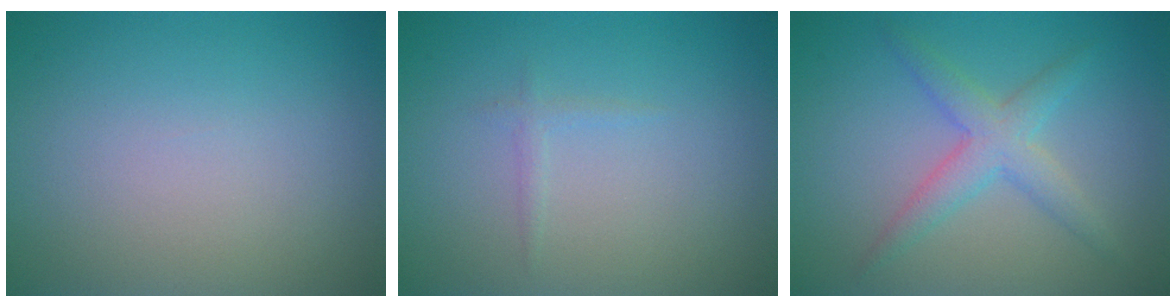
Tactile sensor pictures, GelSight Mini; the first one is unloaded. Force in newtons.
{"total": 0.7, "press": 0.7, "slide": 0.1}
{"total": 2.3, "press": 2.3, "slide": 0.1}